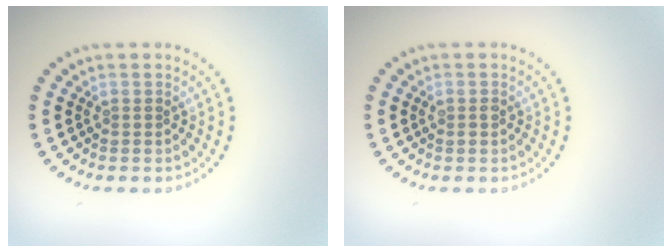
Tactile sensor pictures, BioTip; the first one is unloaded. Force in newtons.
{"total": 0.8, "press": 0.8, "slide": 0.2}